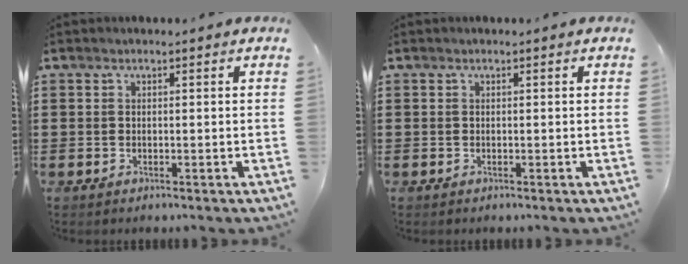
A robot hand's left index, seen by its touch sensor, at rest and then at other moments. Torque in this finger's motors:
{"motor_torque": [-0.01, -0.01, 0.00, 0.00]}